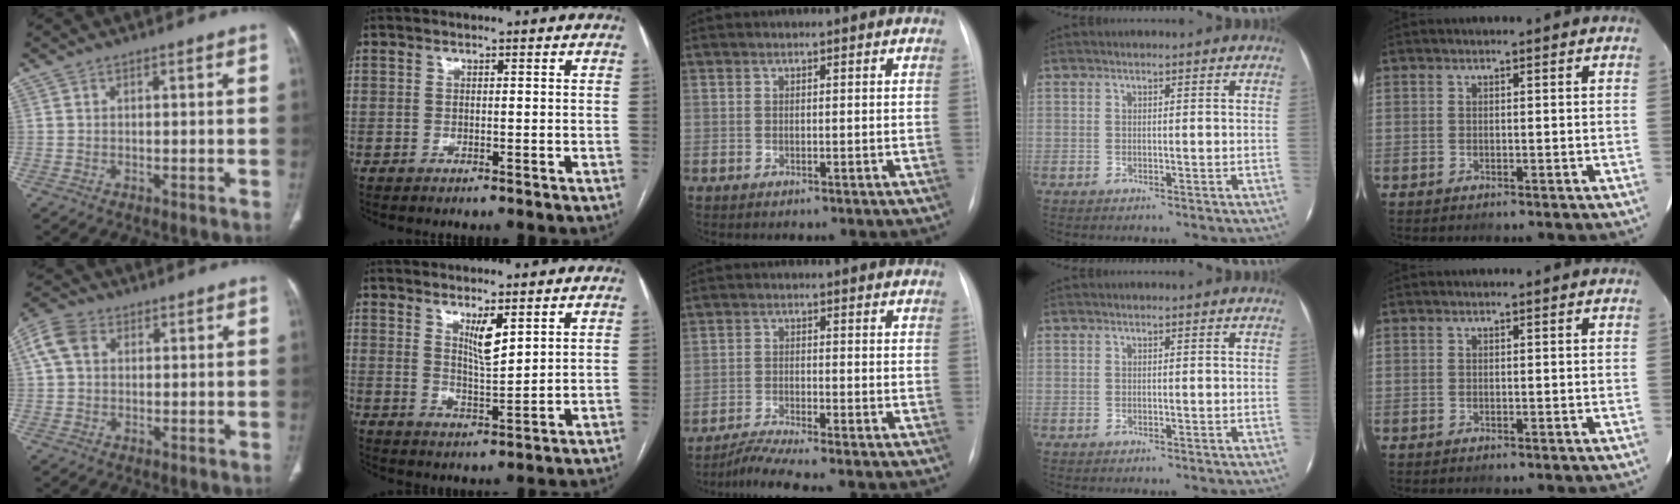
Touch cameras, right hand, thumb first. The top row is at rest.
{"thumb": {"total": 6.5, "force": [1.9, 4.8, 4.0], "torque": [-0.082, 0.019, 0.032]}, "index": {"total": 4.4, "force": [2.5, 0.6, 3.6], "torque": [-0.067, -0.012, 0.050]}, "middle": {"total": 5.0, "force": [-4.4, -1.1, 2.2], "torque": [-0.044, -0.019, -0.082]}}